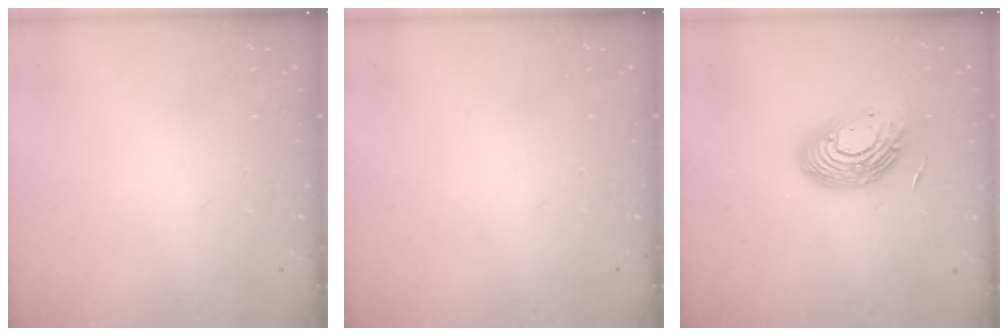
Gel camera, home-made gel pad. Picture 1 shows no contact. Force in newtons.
{"total": 0.0}
{"total": 14.5, "press": 14.5, "slide": 1.0}